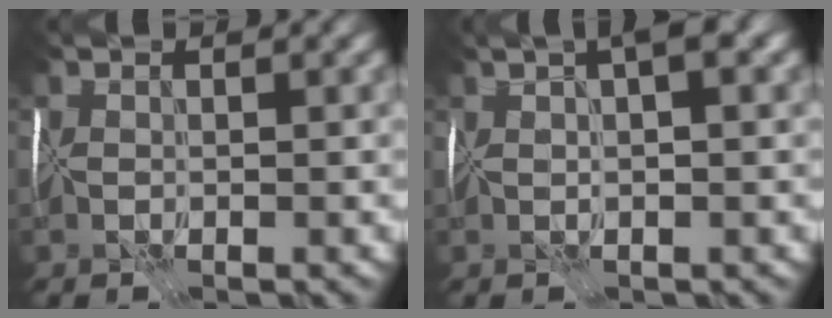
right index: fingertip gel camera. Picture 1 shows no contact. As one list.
[{"total": 3.7, "force": [2.5, 0.5, 2.6], "torque": [-0.026, 0.021, 0.039]}]